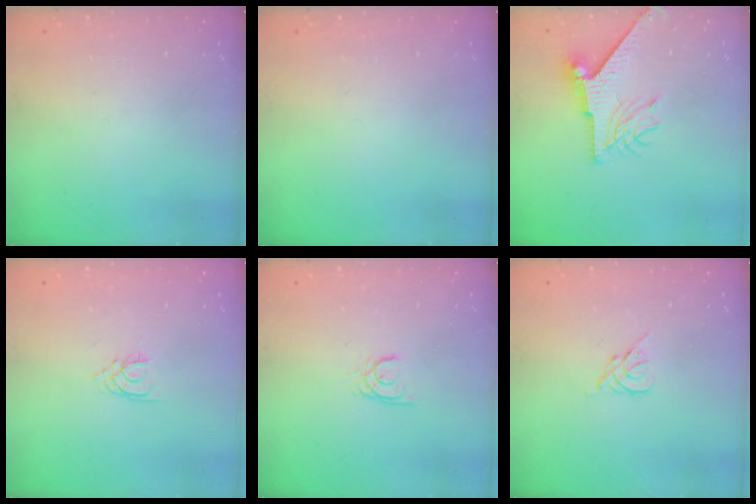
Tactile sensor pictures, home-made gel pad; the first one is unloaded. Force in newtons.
{"total": 0.0}
{"total": 8.6, "press": 8.5, "slide": 0.7}
{"total": 1.6, "press": 1.6, "slide": 0.2}
{"total": 1.9, "press": 1.9, "slide": 0.3}
{"total": 2.6, "press": 2.5, "slide": 0.7}